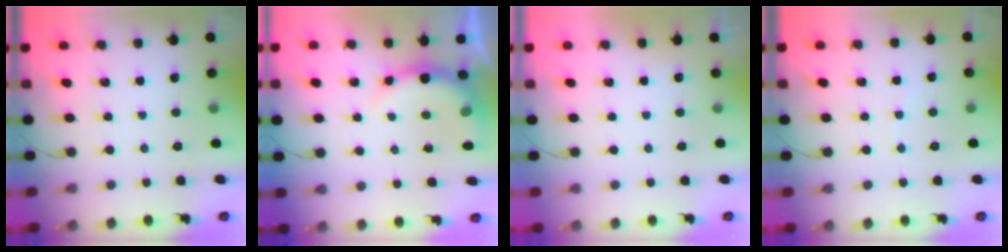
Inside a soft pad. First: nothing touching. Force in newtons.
{"total": 8.8, "press": 8.7, "slide": 1.0}
{"total": 2.9, "press": 2.9, "slide": 0.1}
{"total": 2.9, "press": 2.9, "slide": 0.7}